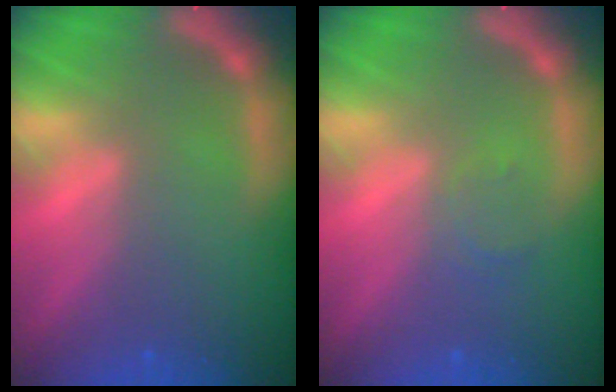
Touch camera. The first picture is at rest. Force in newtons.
{"total": 1.5}